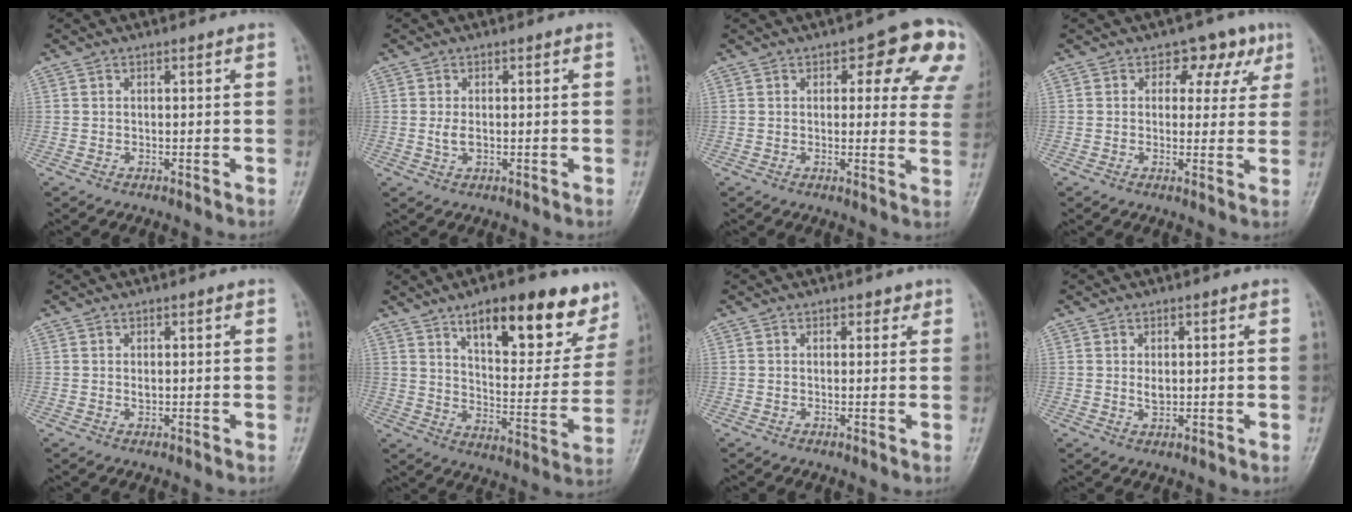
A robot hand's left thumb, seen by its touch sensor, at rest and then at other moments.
{"total": 2.2, "force": [-0.1, 1.2, 1.8], "torque": [-0.039, -0.002, -0.003]}
{"total": 13.2, "force": [5.9, 6.1, 10.2], "torque": [-0.062, -0.018, 0.056]}
{"total": 6.5, "force": [2.9, 4.7, 3.4], "torque": [0.004, -0.003, 0.029]}
{"total": 0.9, "force": [0.2, 0.6, 0.7], "torque": [-0.011, 0.001, 0.005]}
{"total": 20.7, "force": [13.0, 8.0, 13.9], "torque": [-0.136, -0.056, 0.194]}
{"total": 1.4, "force": [0.9, 1.0, 0.5], "torque": [0.008, -0.004, 0.008]}
{"total": 2.1, "force": [0.3, 1.3, 1.6], "torque": [-0.022, -0.005, 0.007]}